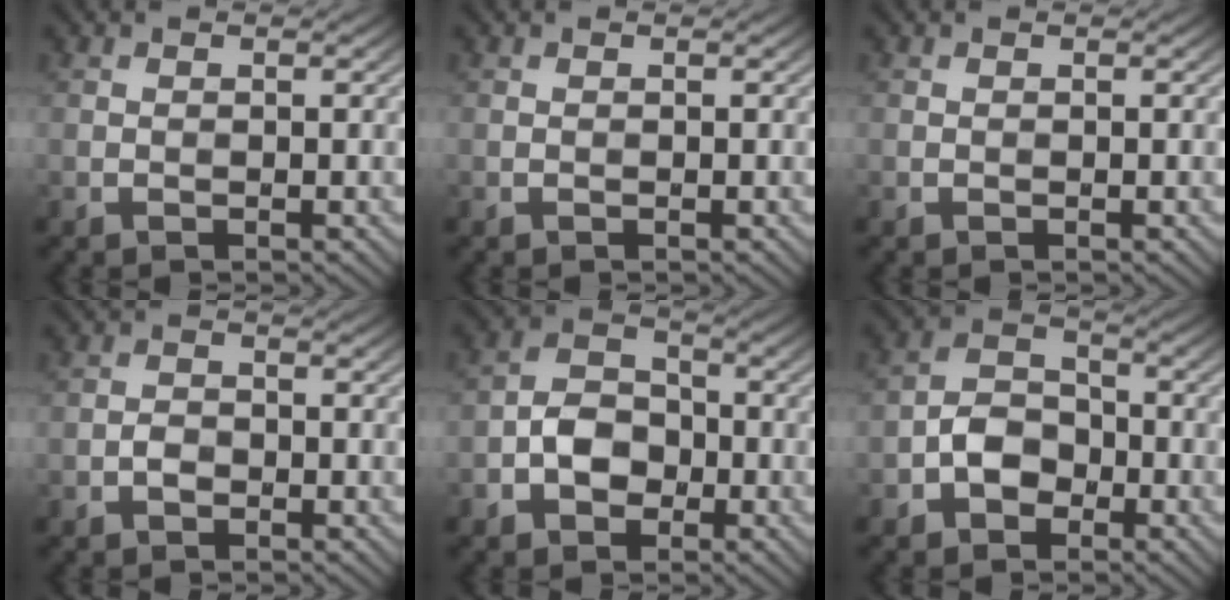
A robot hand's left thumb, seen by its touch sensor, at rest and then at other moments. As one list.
[{"total": 0.0}, {"total": 0.0}, {"total": 1.6, "force": [-0.8, 1.1, 0.9], "torque": [-0.016, 0.002, -0.019]}, {"total": 5.6, "force": [-2.0, 4.0, 3.3], "torque": [-0.061, 0.003, -0.045]}, {"total": 5.2, "force": [-2.3, 3.7, 2.9], "torque": [-0.052, 0.006, -0.052]}]